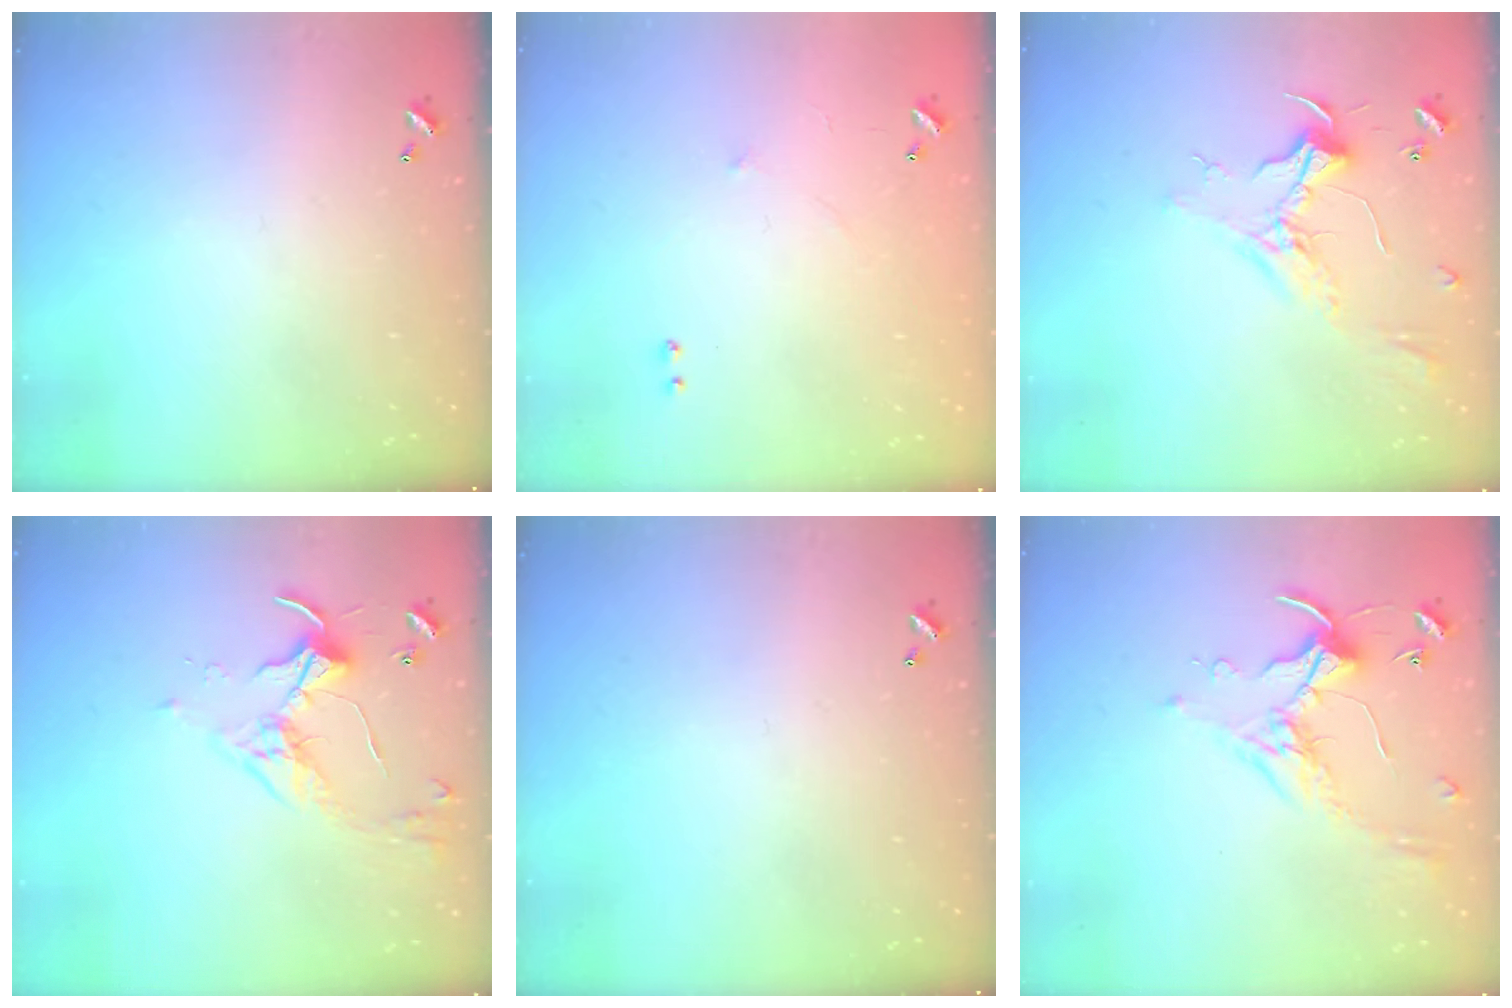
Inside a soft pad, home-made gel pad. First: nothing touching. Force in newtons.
{"total": 6.1, "press": 6.0, "slide": 0.8}
{"total": 2.4, "press": 2.3, "slide": 0.7}
{"total": 3.6, "press": 3.5, "slide": 0.7}
{"total": 0.0}
{"total": 0.7, "press": 0.6, "slide": 0.4}